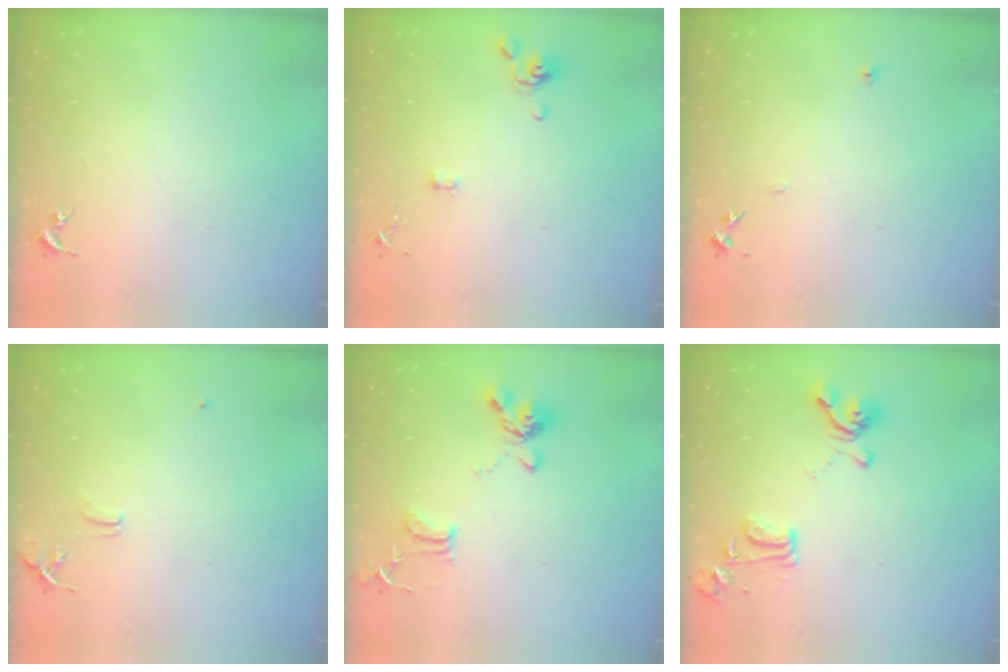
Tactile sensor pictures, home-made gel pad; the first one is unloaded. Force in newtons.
{"total": 3.5, "press": 3.4, "slide": 0.9}
{"total": 6.5, "press": 6.5, "slide": 0.7}
{"total": 7.1, "press": 7.0, "slide": 0.8}
{"total": 15.8, "press": 15.7, "slide": 1.6}
{"total": 15.0, "press": 14.9, "slide": 1.3}